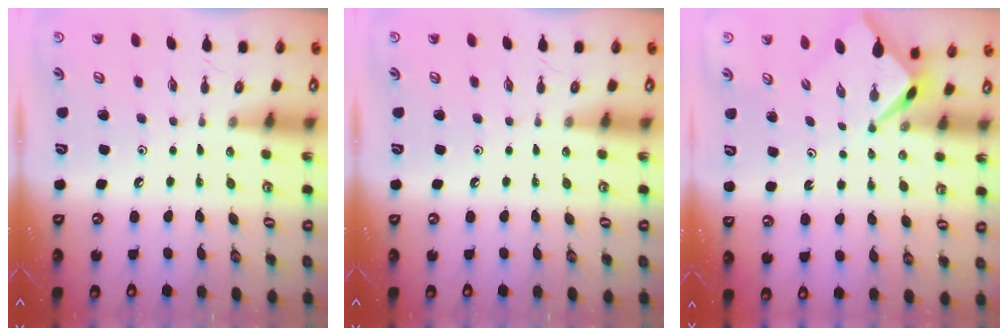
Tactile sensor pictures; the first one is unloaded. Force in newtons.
{"total": 0.0}
{"total": 2.2, "press": 2.2, "slide": 0.1}